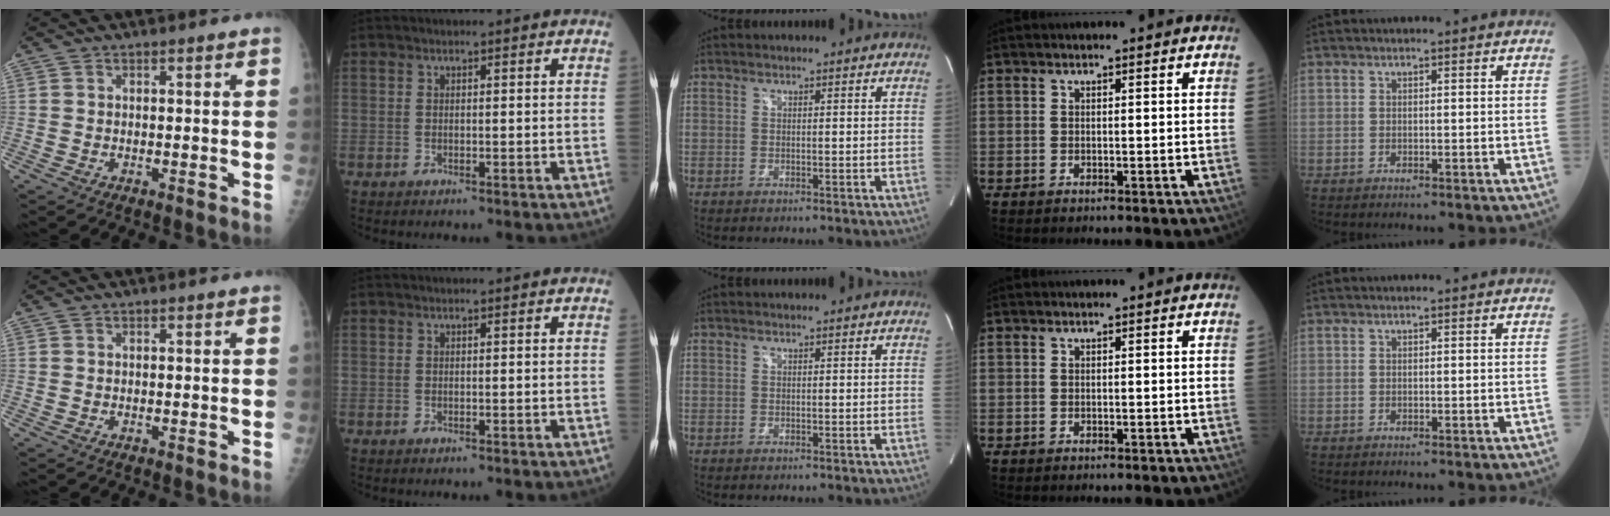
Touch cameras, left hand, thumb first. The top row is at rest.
{}